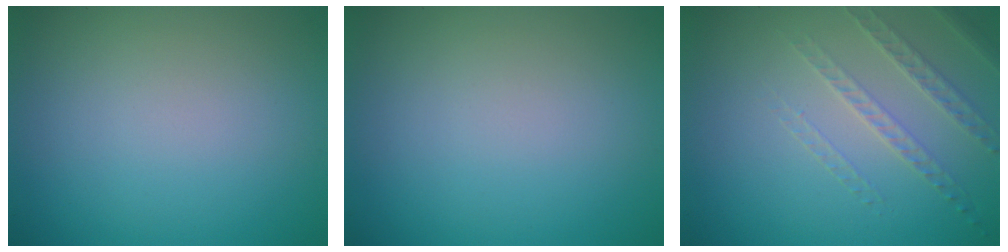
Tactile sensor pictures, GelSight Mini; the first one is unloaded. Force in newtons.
{"total": 0.0}
{"total": 1.6, "press": 1.3, "slide": 0.9}